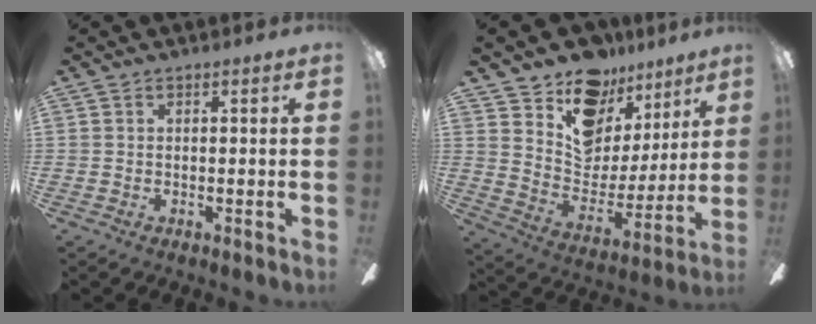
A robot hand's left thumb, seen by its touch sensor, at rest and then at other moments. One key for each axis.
{"total": 14.2, "fx": 10.5, "fy": 8.8, "fz": 3.7, "tx": -0.065, "ty": -0.084, "tz": 0.193}